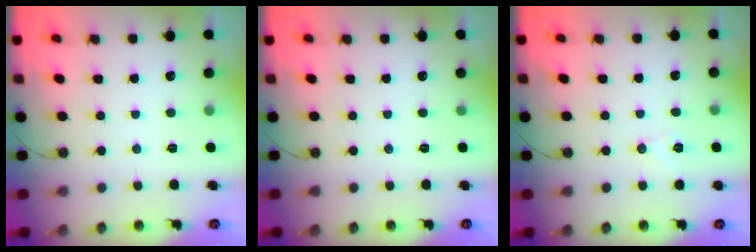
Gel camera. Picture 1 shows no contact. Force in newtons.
{"total": 0.0}
{"total": 5.1, "press": 4.8, "slide": 1.8}